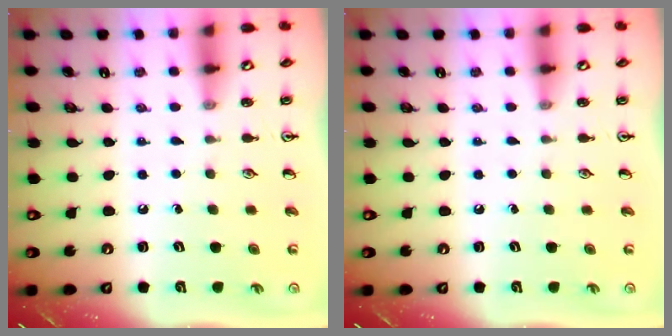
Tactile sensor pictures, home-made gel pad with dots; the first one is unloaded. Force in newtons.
{"total": 0.0}